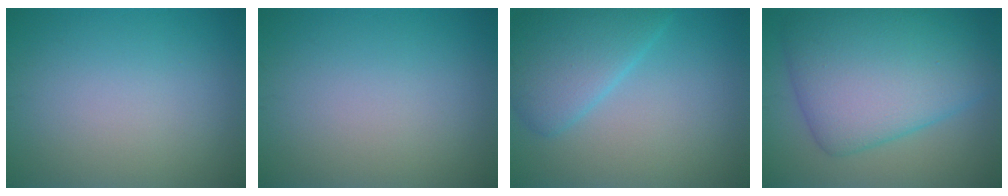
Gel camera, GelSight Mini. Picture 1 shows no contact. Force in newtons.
{"total": 0.0}
{"total": 4.8, "press": 4.8, "slide": 0.1}
{"total": 10.2, "press": 10.1, "slide": 0.3}